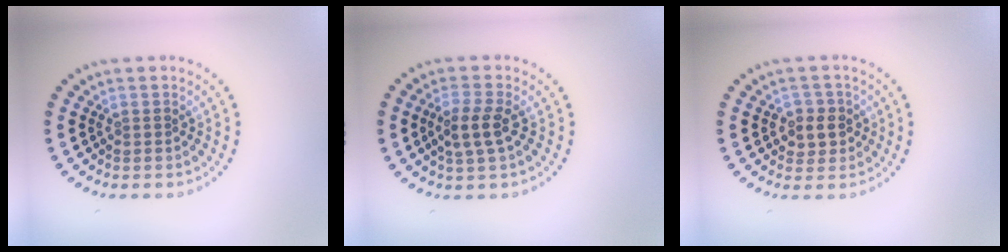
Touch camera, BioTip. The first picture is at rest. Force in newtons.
{"total": 2.7, "press": 2.5, "slide": 0.9}
{"total": 2.4, "press": 2.3, "slide": 0.8}